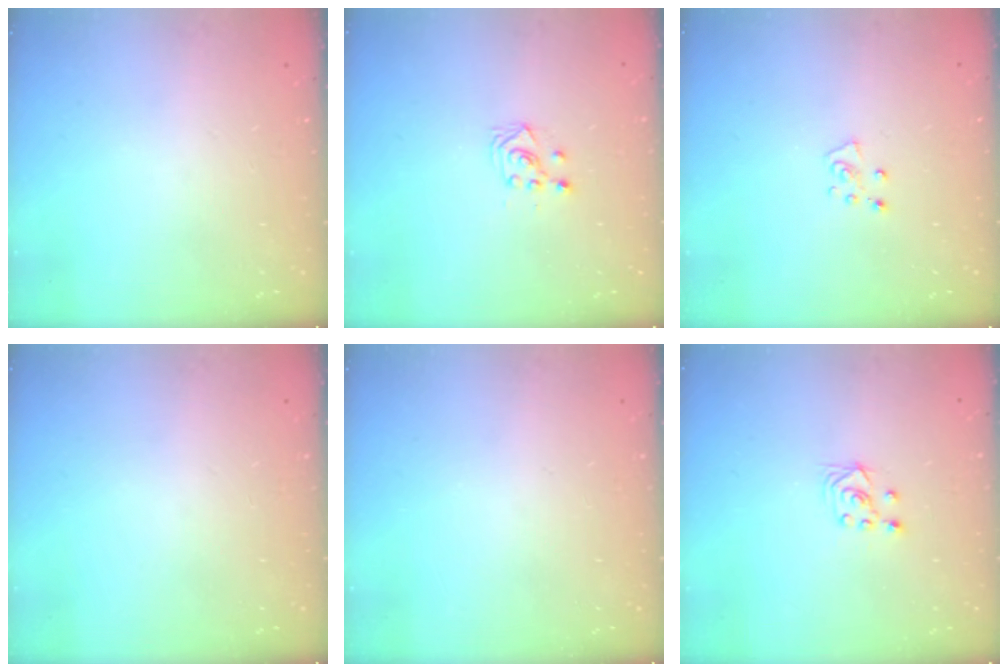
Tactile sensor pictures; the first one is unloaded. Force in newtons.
{"total": 3.4, "press": 3.3, "slide": 0.9}
{"total": 4.7, "press": 4.7, "slide": 0.5}
{"total": 0.0}
{"total": 0.0}
{"total": 2.8, "press": 2.6, "slide": 1.1}